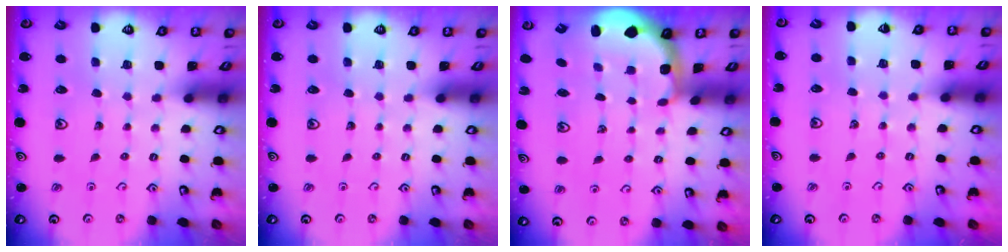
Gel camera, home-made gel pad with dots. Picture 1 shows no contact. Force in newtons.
{"total": 0.0}
{"total": 2.4, "press": 1.1, "slide": 2.1}
{"total": 2.7, "press": 2.7, "slide": 0.2}